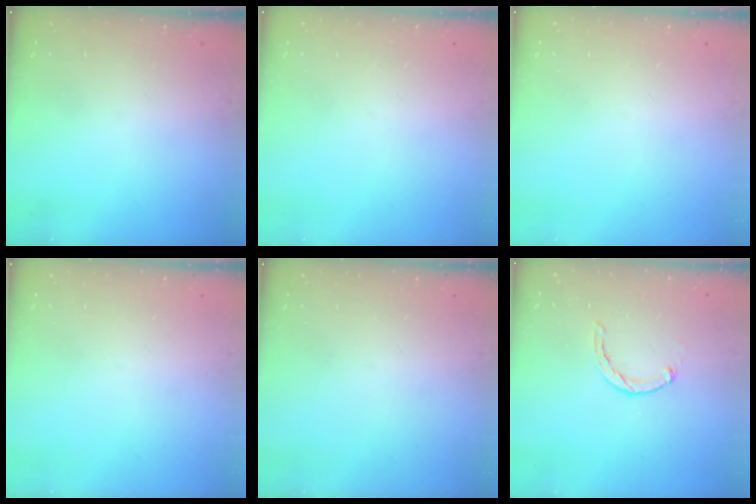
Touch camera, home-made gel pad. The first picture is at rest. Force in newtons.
{"total": 0.0}
{"total": 0.0}
{"total": 0.0}
{"total": 0.0}
{"total": 1.1, "press": 1.1, "slide": 0.2}